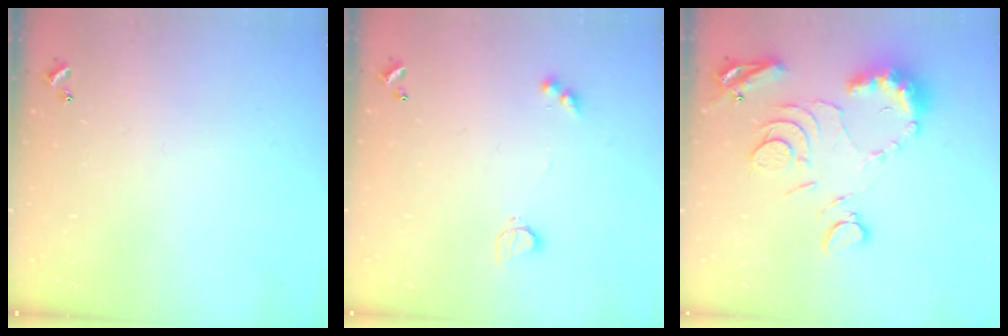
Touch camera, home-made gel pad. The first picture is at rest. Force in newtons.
{"total": 3.3, "press": 3.2, "slide": 0.5}
{"total": 12.8, "press": 12.7, "slide": 1.3}